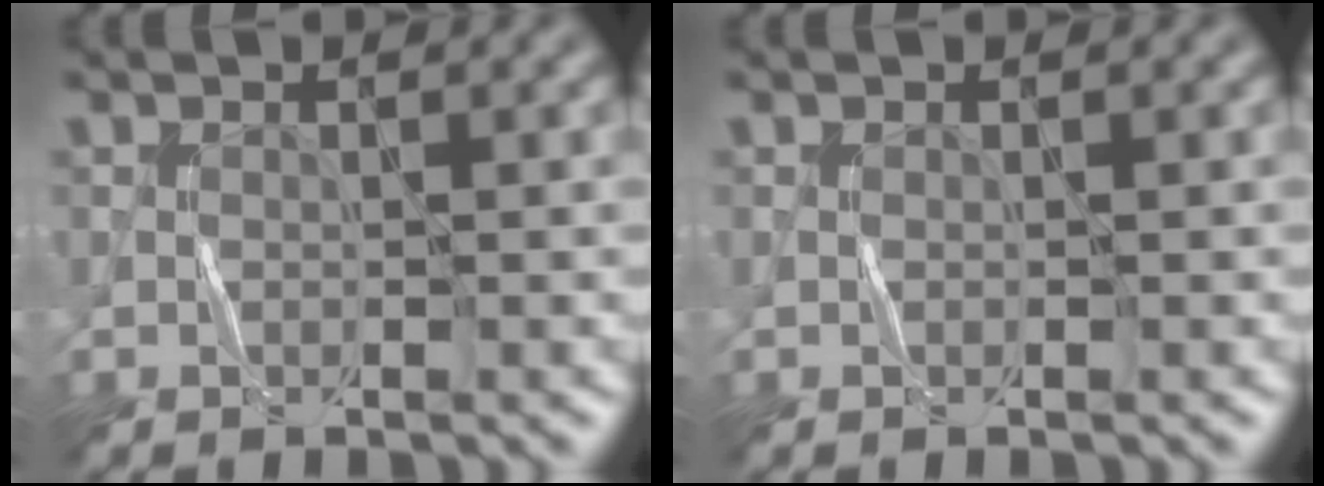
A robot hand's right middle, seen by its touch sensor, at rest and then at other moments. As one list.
[{"total": 0.0}]